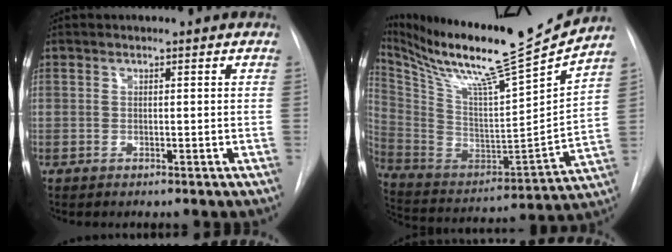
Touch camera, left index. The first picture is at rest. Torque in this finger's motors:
{"motor_torque": [0.08, -0.45, 0.18, 0.11]}